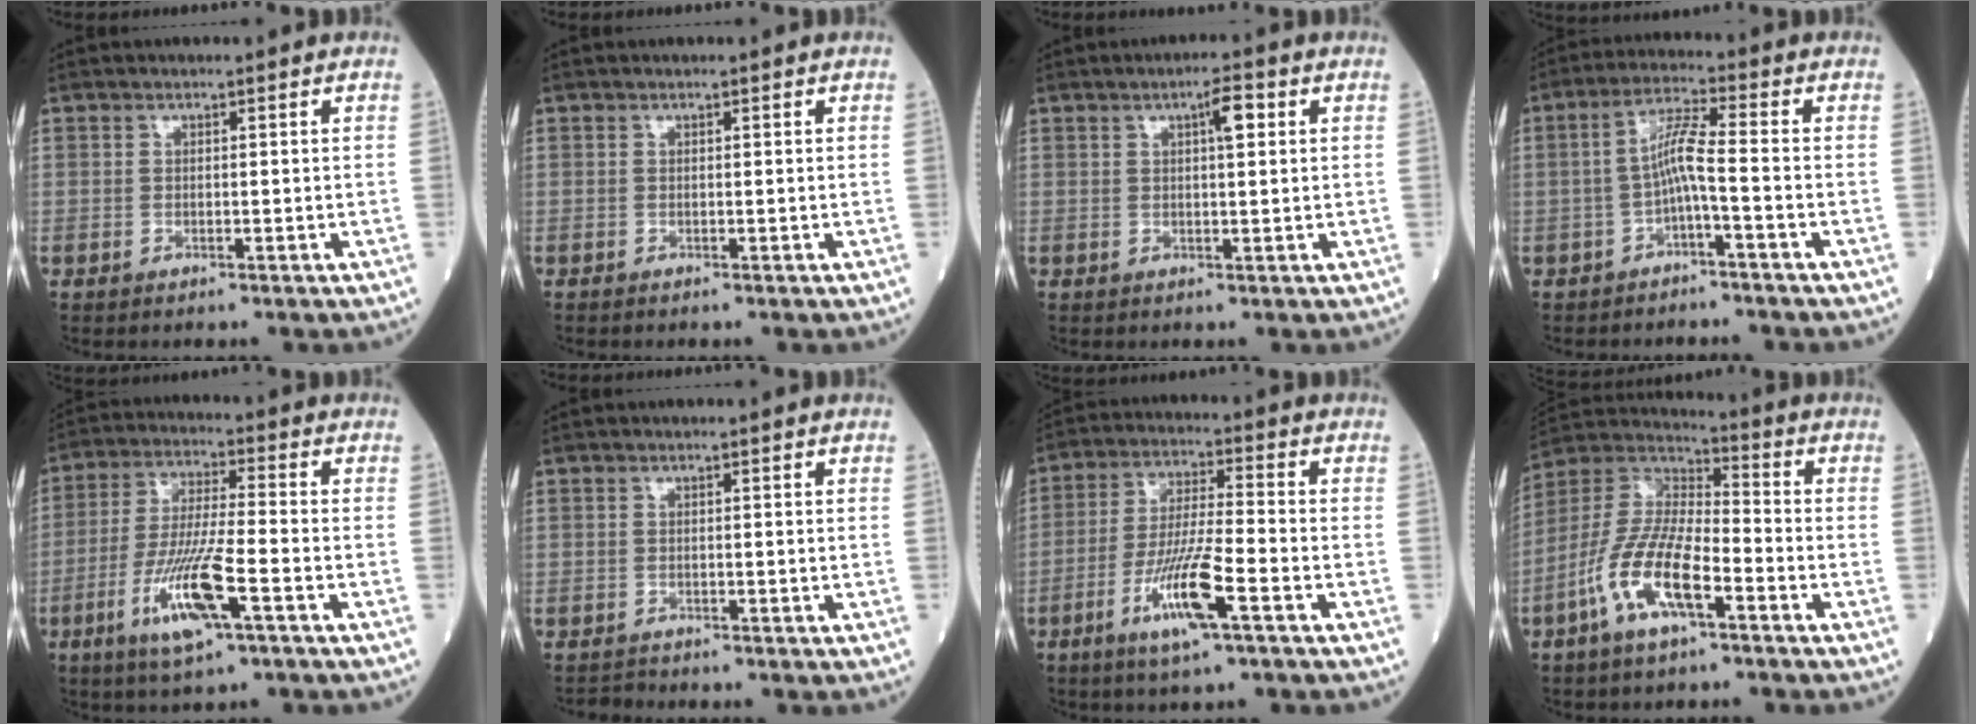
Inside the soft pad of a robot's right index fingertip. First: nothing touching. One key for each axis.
{"total": 0.0}
{"total": 3.3, "fx": 1.2, "fy": 0.6, "fz": 3.0, "tx": -0.051, "ty": 0.006, "tz": 0.017}
{"total": 5.1, "fx": -1.4, "fy": -0.1, "fz": 4.9, "tx": -0.100, "ty": 0.019, "tz": -0.023}
{"total": 11.4, "fx": -4.8, "fy": 1.0, "fz": 10.3, "tx": -0.208, "ty": -0.015, "tz": -0.086}
{"total": 1.0, "fx": -0.9, "fy": -0.1, "fz": -0.4, "tx": 0.007, "ty": -0.006, "tz": -0.016}
{"total": 10.5, "fx": -4.7, "fy": 0.5, "fz": 9.3, "tx": -0.185, "ty": -0.012, "tz": -0.087}
{"total": 12.5, "fx": -5.6, "fy": 3.7, "fz": 10.6, "tx": -0.229, "ty": 0.005, "tz": -0.108}